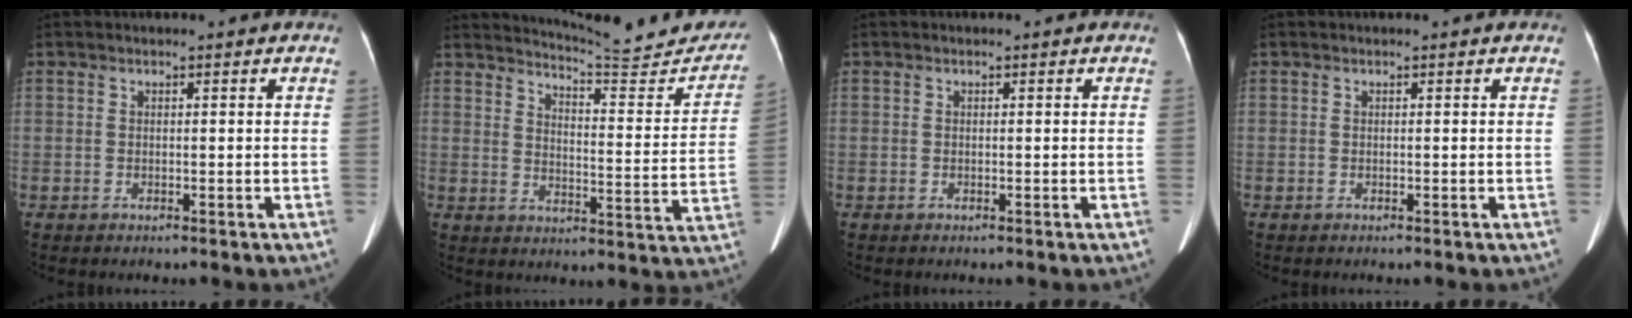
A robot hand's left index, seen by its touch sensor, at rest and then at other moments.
{"total": 17.2, "force": [16.5, 1.4, 4.4], "torque": [-0.052, -0.070, 0.197]}
{"total": 0.0}
{"total": 0.0}